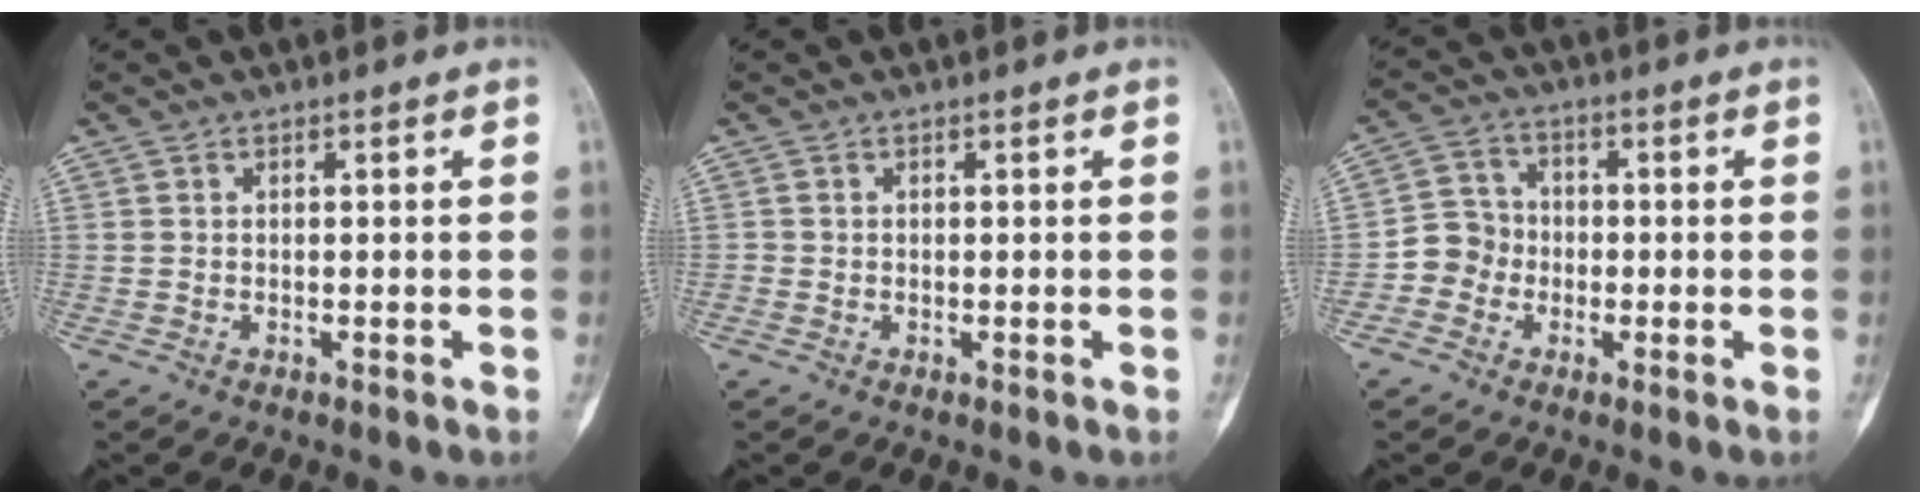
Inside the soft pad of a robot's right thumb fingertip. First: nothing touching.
{"total": 0.0}
{"total": 5.7, "force": [-1.9, 5.3, 1.2], "torque": [0.009, 0.020, -0.048]}